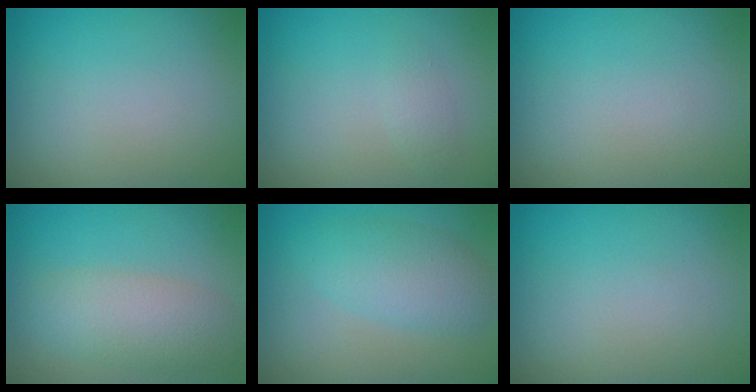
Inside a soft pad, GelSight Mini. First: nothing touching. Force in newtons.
{"total": 0.9, "press": 0.9, "slide": 0.0}
{"total": 0.0}
{"total": 4.1, "press": 4.1, "slide": 0.2}
{"total": 3.8, "press": 3.8, "slide": 0.1}
{"total": 0.0}